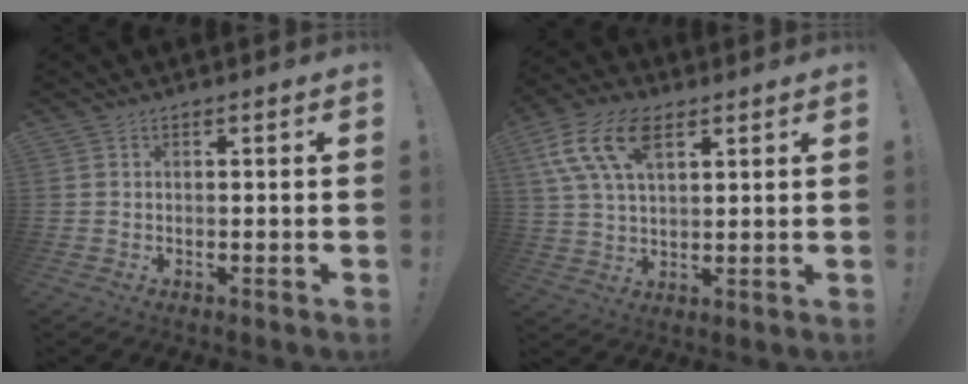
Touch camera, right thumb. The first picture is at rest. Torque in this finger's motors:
{"motor_torque": [-0.15, 0.58, 1.20, 0.46, 0.08]}